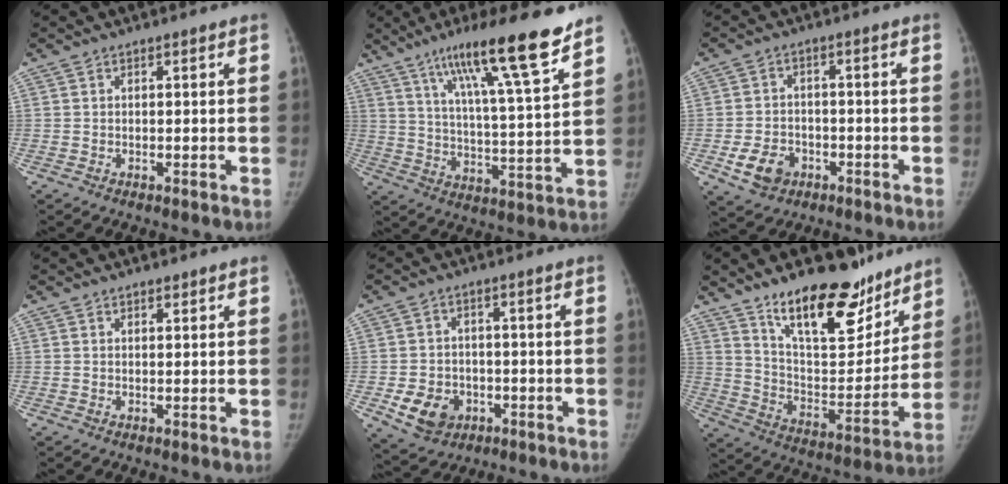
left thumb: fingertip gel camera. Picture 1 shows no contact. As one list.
[{"total": 18.4, "force": [12.6, 1.2, 13.3], "torque": [-0.197, -0.059, 0.203]}, {"total": 6.8, "force": [-2.9, 5.2, 3.3], "torque": [-0.048, 0.015, -0.045]}, {"total": 1.1, "force": [0.9, 0.5, 0.5], "torque": [-0.001, -0.006, 0.013]}, {"total": 8.0, "force": [-2.8, 6.4, 3.8], "torque": [-0.047, 0.013, -0.036]}, {"total": 21.3, "force": [15.3, 8.5, 12.1], "torque": [-0.135, -0.098, 0.249]}]